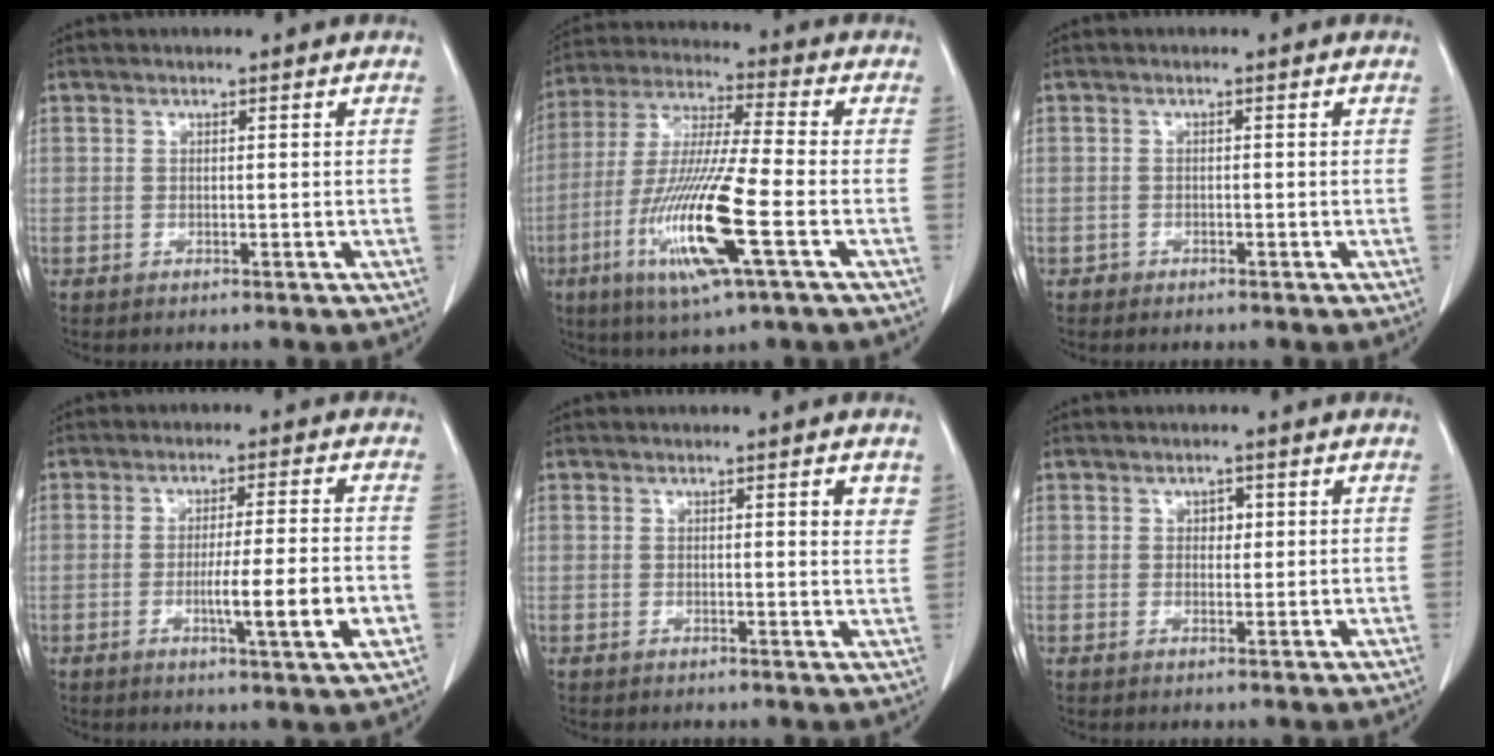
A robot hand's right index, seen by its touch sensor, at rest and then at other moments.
{"total": 16.0, "force": [-5.4, 0.5, 15.1], "torque": [-0.313, -0.023, -0.104]}
{"total": 0.7, "force": [-0.4, 0.5, -0.1], "torque": [-0.005, 0.004, -0.010]}
{"total": 8.6, "force": [-2.3, -0.3, 8.3], "torque": [-0.128, -0.012, -0.037]}
{"total": 2.5, "force": [1.3, 0.4, 2.1], "torque": [-0.024, -0.005, 0.012]}
{"total": 1.5, "force": [0.5, 1.1, 1.0], "torque": [-0.010, -0.001, 0.005]}